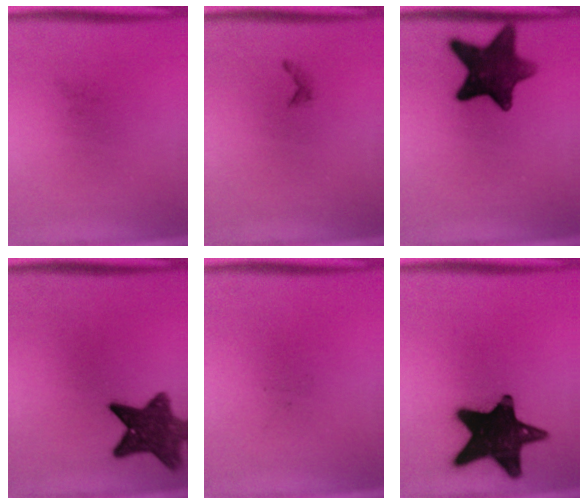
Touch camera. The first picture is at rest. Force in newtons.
{"total": 0.6}
{"total": 12.7}
{"total": 9.9}
{"total": 0.0}
{"total": 19.4}